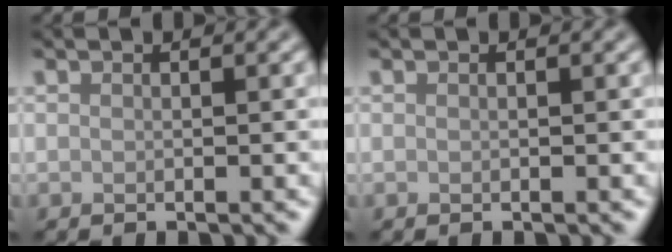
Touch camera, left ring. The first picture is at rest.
{"total": 0.0}